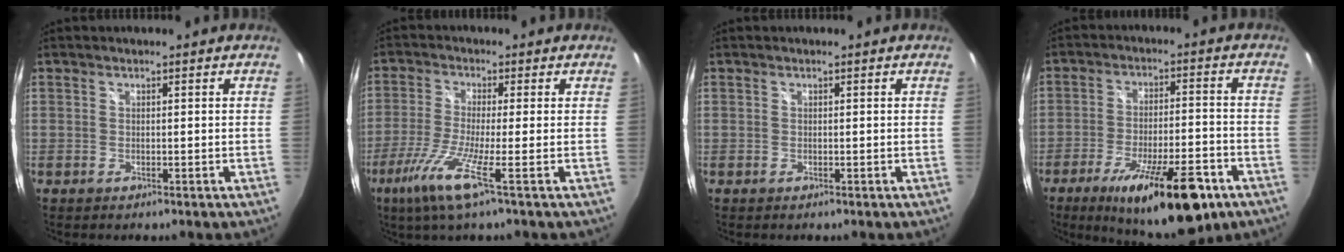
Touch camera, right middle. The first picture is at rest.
{"total": 8.4, "force": [-4.3, -0.7, 7.2], "torque": [-0.177, -0.016, -0.086]}
{"total": 0.0}
{"total": 19.3, "force": [-11.6, 5.3, 14.5], "torque": [-0.238, -0.031, -0.170]}